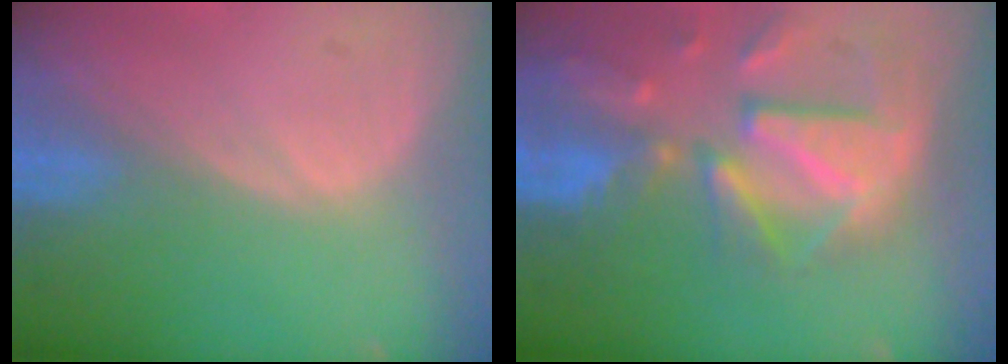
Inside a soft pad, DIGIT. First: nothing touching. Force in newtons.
{"total": 12.1, "press": 10.5, "slide": 6.2}